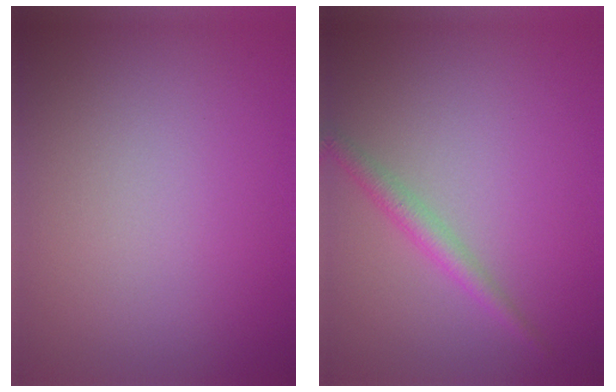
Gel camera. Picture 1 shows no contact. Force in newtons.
{"total": 1.9, "press": 1.9, "slide": 0.0}